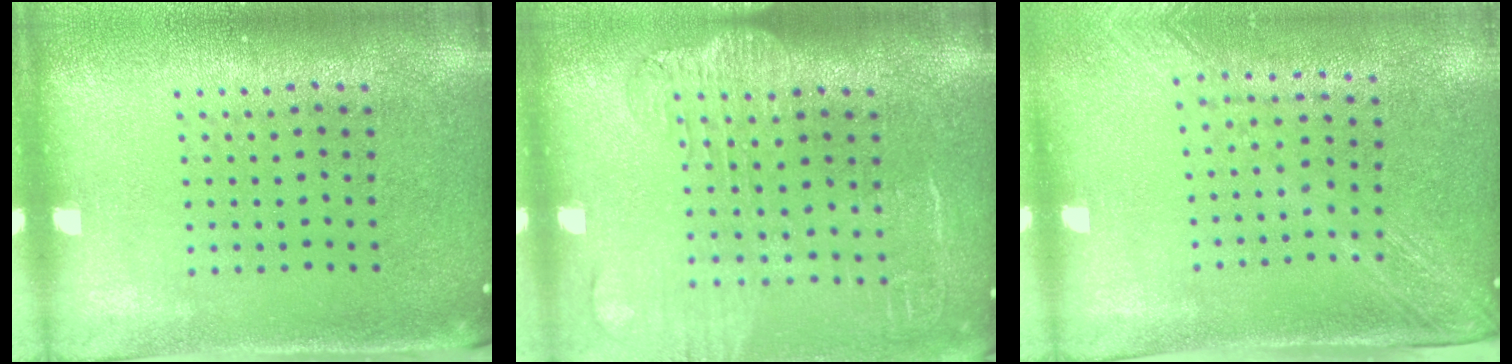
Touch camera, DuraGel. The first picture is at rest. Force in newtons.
{"total": 1.9, "press": 1.6, "slide": 1.0}
{"total": 2.0, "press": 1.6, "slide": 1.2}